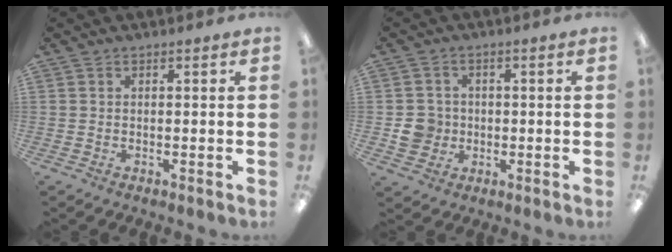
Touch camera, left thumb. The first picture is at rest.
{"total": 5.7, "force": [-0.8, 5.4, 1.5], "torque": [-0.023, 0.008, -0.013]}